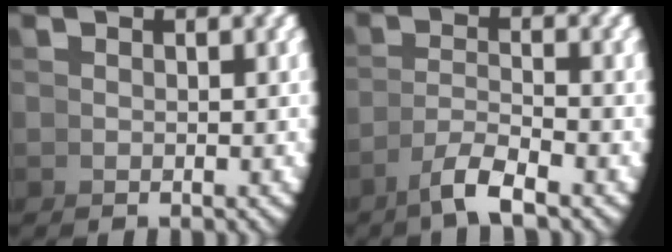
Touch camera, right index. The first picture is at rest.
{"total": 2.9, "force": [-1.8, -0.2, 2.2], "torque": [-0.036, -0.002, -0.029]}